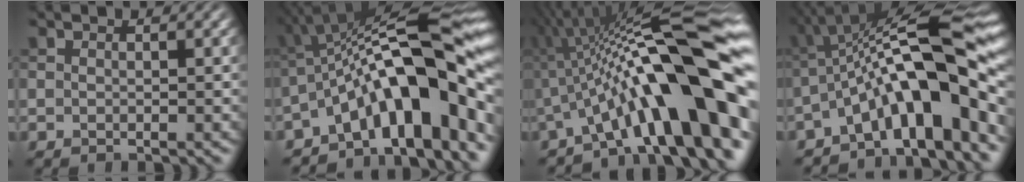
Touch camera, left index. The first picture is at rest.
{"total": 14.5, "force": [-3.5, 4.3, 13.3], "torque": [-0.175, 0.026, -0.060]}
{"total": 16.2, "force": [-2.8, 3.8, 15.5], "torque": [-0.202, 0.034, -0.048]}
{"total": 13.3, "force": [-2.9, 3.4, 12.6], "torque": [-0.182, 0.026, -0.052]}